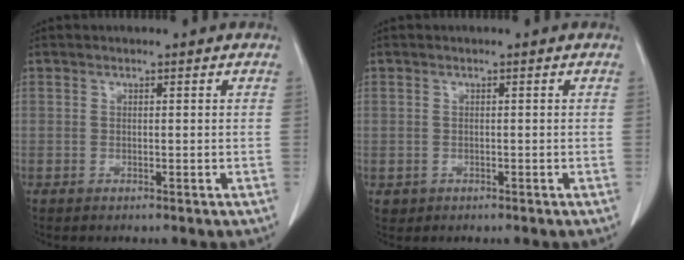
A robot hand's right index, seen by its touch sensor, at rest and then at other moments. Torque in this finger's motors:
{"motor_torque": [-0.22, -0.07, -0.64, -0.10]}